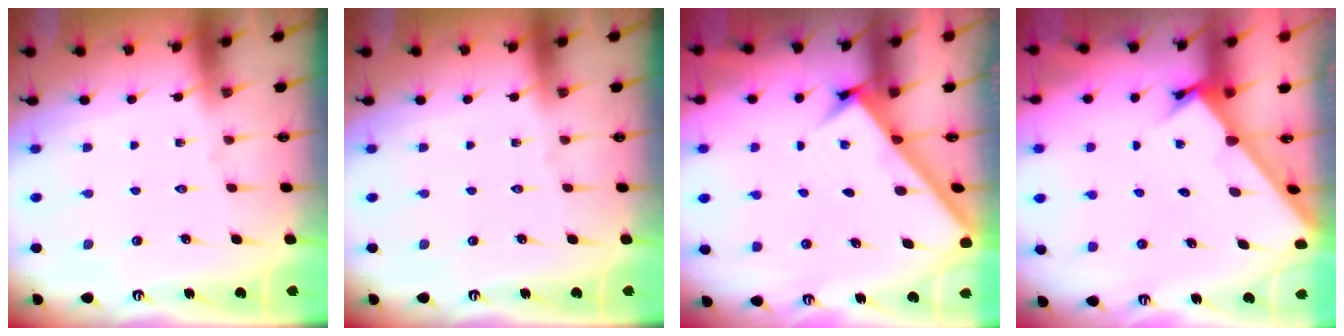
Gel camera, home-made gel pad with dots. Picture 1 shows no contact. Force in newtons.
{"total": 0.0}
{"total": 2.8, "press": 2.8, "slide": 0.3}
{"total": 1.9, "press": 1.9, "slide": 0.2}